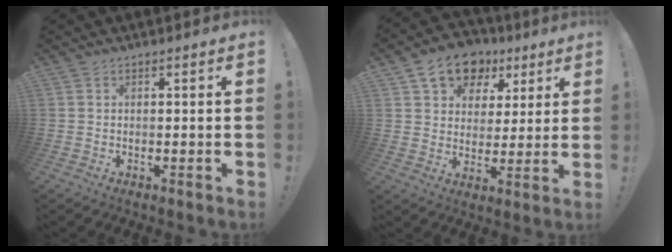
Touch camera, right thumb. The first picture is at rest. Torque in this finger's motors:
{"motor_torque": [0.52, 2.32, 0.39, -0.07, 0.01]}